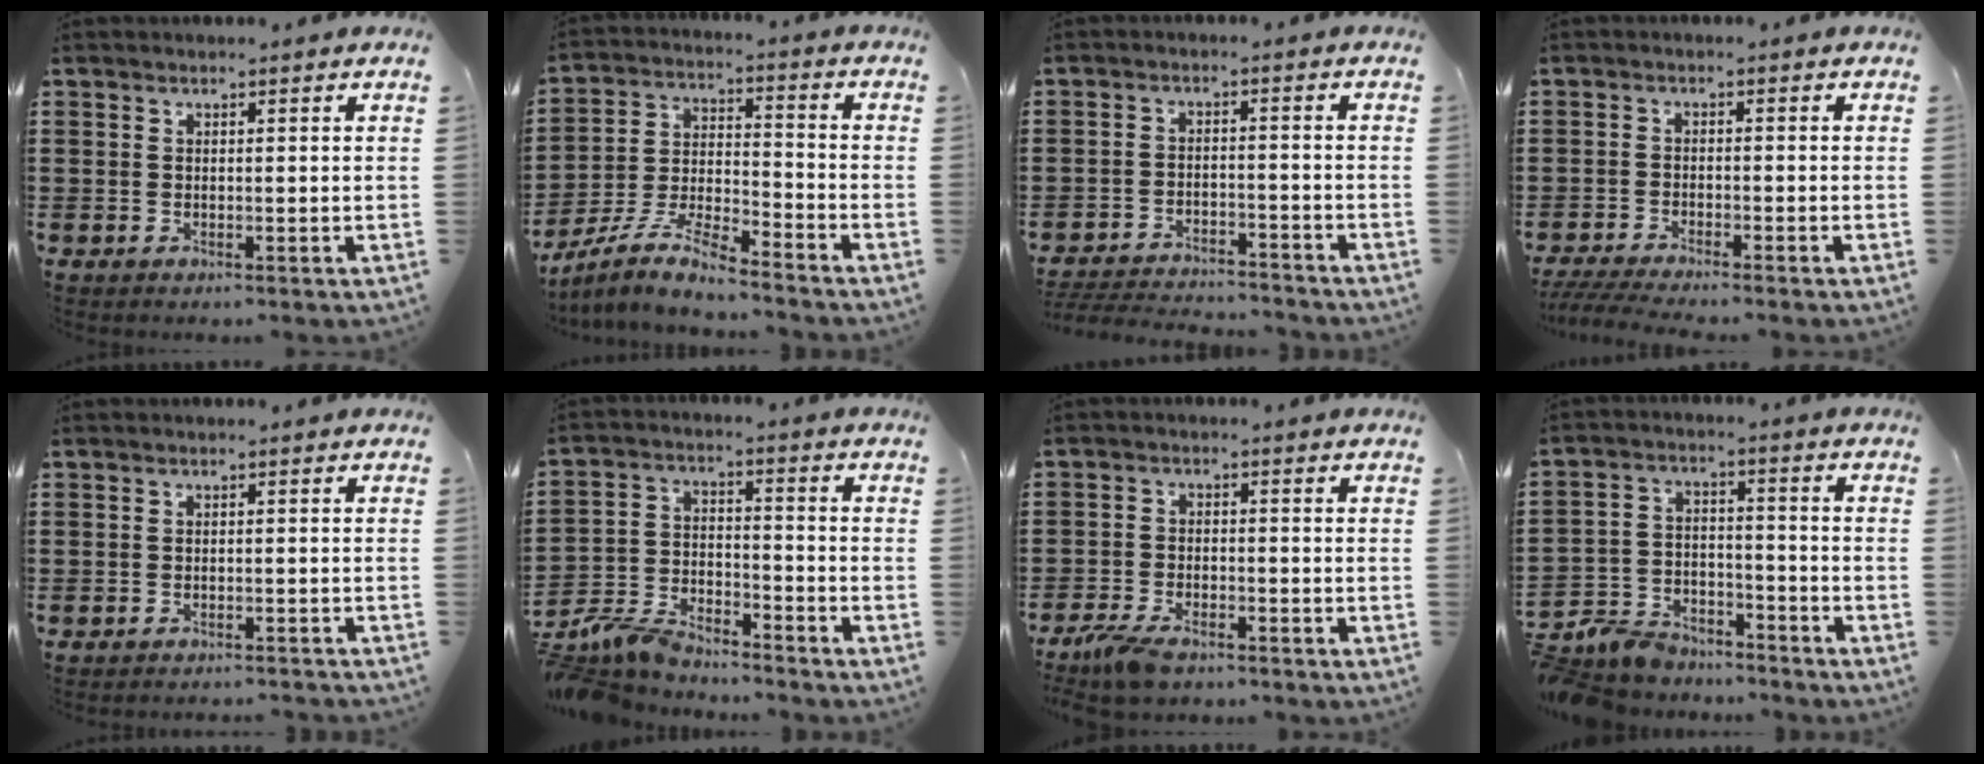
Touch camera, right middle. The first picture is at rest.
{"total": 6.9, "force": [-6.3, 0.8, 2.8], "torque": [-0.069, -0.008, -0.127]}
{"total": 4.0, "force": [-4.0, 0.3, 0.5], "torque": [-0.020, -0.001, -0.086]}
{"total": 3.1, "force": [-2.8, -0.2, 1.3], "torque": [-0.036, -0.011, -0.058]}
{"total": 1.2, "force": [-1.1, -0.2, 0.2], "torque": [-0.007, -0.002, -0.022]}
{"total": 7.2, "force": [-6.9, 1.4, 1.5], "torque": [-0.044, 0.007, -0.141]}
{"total": 4.3, "force": [-3.5, 1.3, 2.1], "torque": [-0.062, -0.006, -0.074]}
{"total": 6.6, "force": [-6.3, 1.8, 0.6], "torque": [-0.036, 0.007, -0.134]}